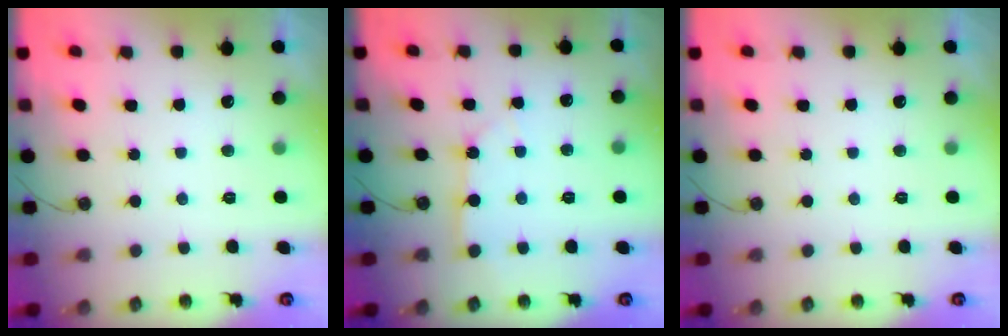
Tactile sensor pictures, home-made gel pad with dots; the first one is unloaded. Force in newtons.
{"total": 2.6, "press": 2.6, "slide": 0.4}
{"total": 0.0}